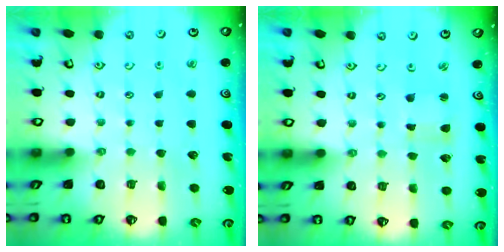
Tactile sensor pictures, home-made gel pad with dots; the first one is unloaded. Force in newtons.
{"total": 2.3, "press": 2.3, "slide": 0.3}